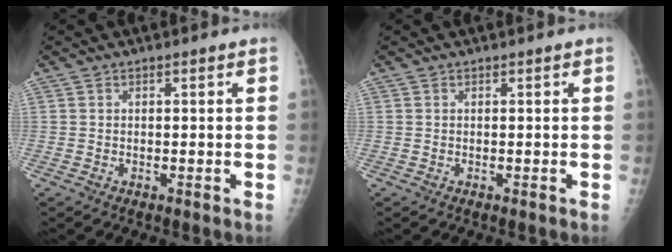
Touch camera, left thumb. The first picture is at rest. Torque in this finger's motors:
{"motor_torque": [0.00, 0.00, -0.01, -0.01, 0.00]}